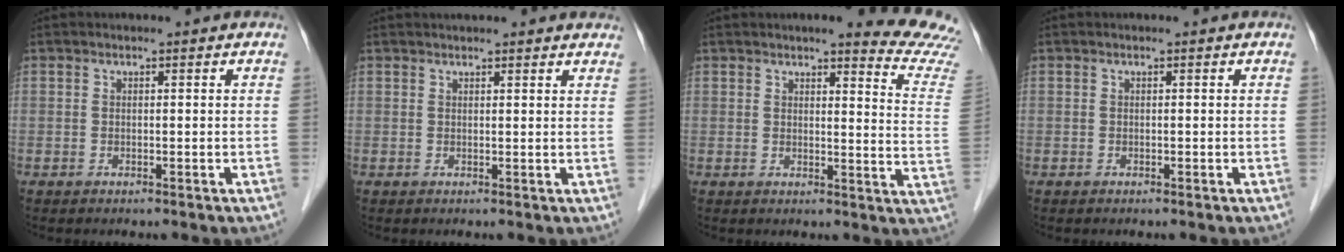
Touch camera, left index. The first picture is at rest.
{"total": 8.0, "force": [7.4, 1.0, 2.7], "torque": [-0.029, 0.023, 0.074]}
{"total": 11.9, "force": [11.4, -0.6, 3.4], "torque": [-0.023, -0.088, 0.100]}
{"total": 0.0}